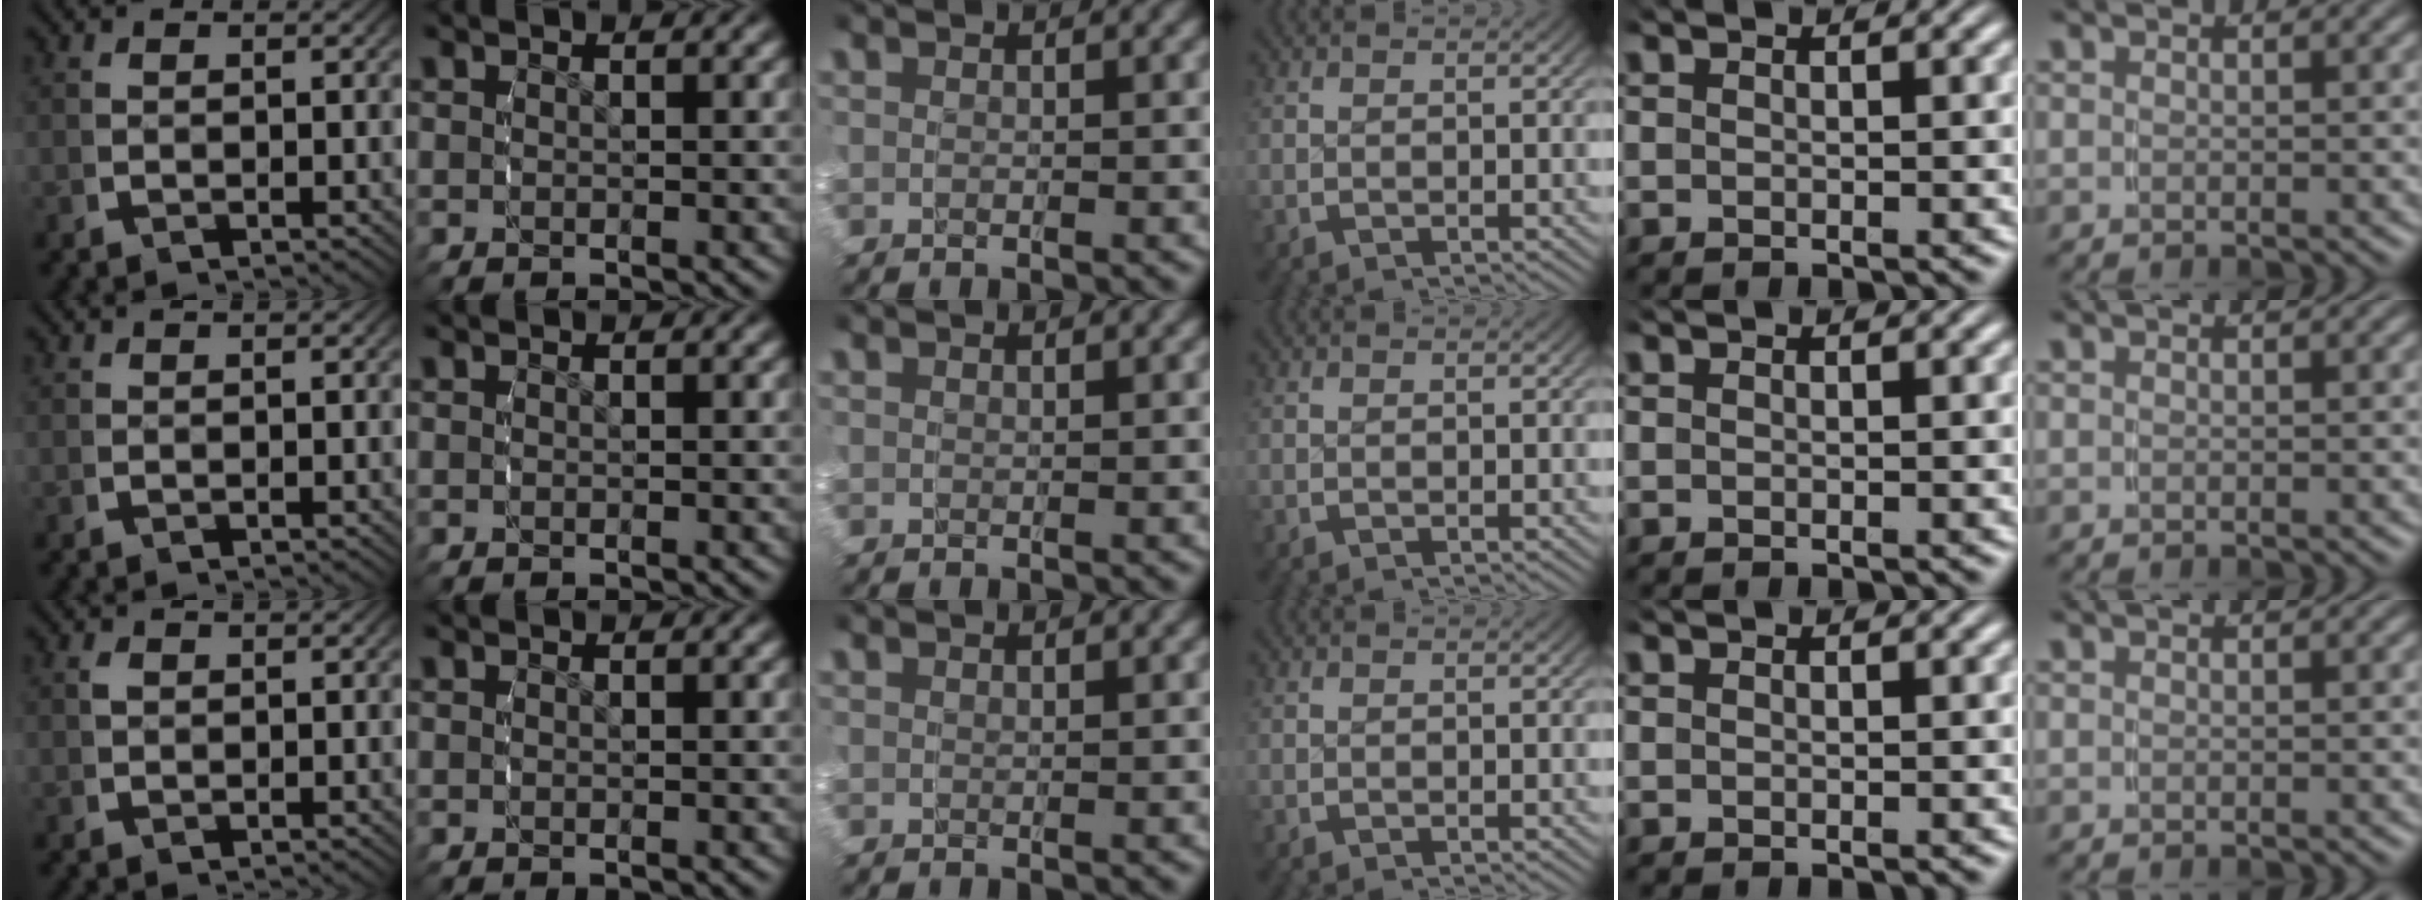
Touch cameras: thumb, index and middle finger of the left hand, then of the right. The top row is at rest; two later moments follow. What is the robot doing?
{"motion": "grasp_and_lifting", "object": "ribbon"}